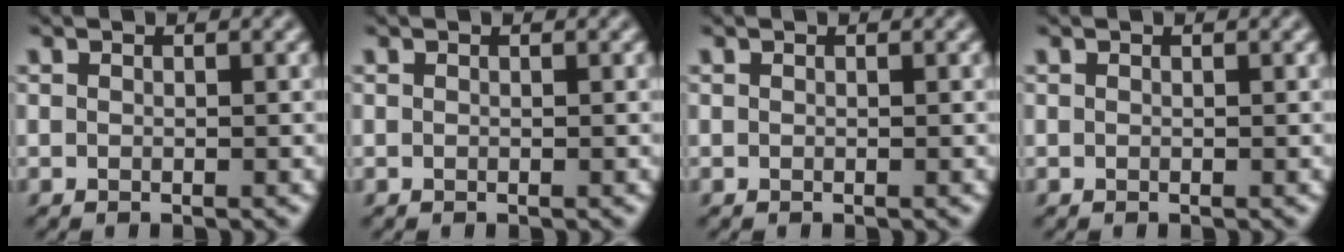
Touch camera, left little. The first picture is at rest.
{"total": 0.0}
{"total": 0.0}
{"total": 0.0}